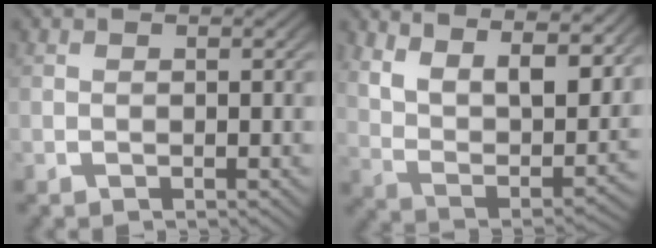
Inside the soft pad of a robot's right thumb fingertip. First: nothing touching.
{"total": 12.4, "force": [4.7, 7.3, 8.9], "torque": [-0.163, -0.014, 0.081]}